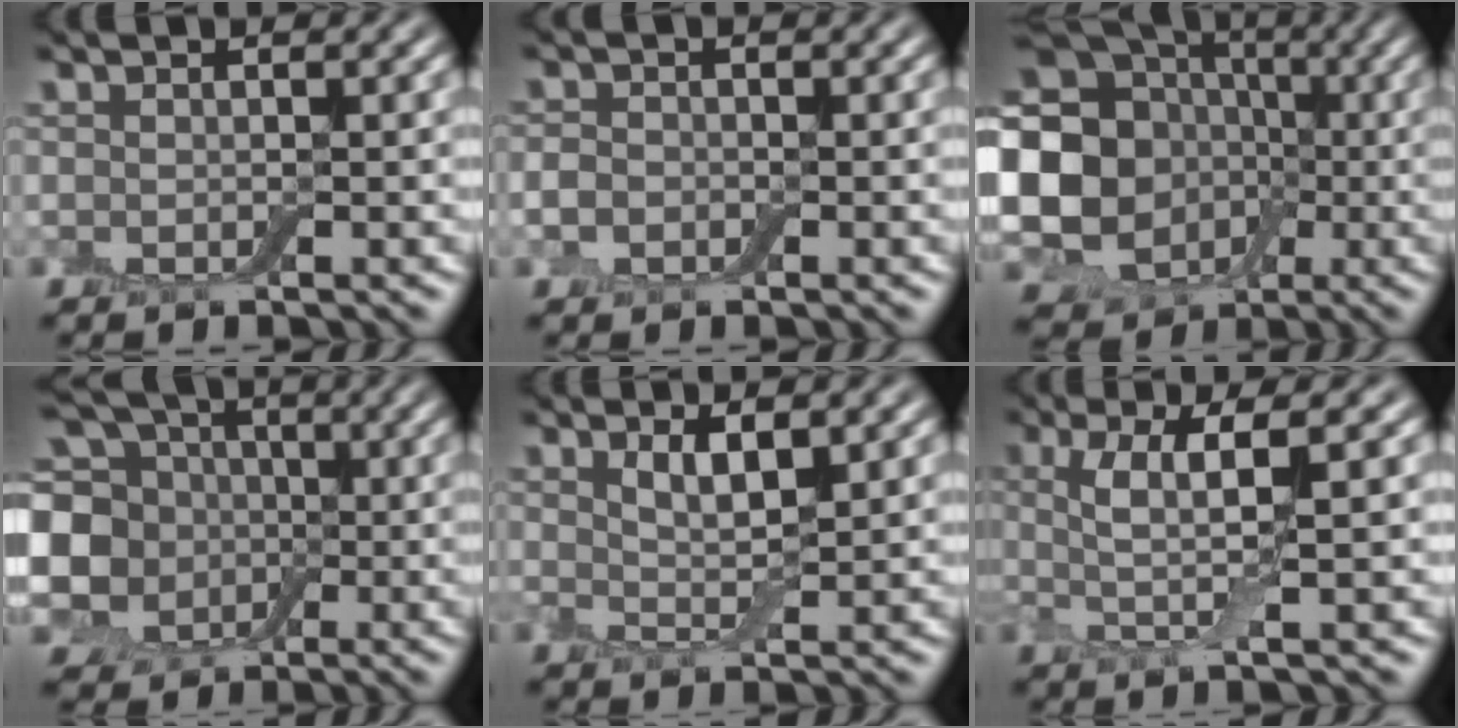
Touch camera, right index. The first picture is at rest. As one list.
[{"total": 1.5, "force": [-0.7, 1.2, 0.6], "torque": [-0.011, -0.003, -0.021]}, {"total": 16.6, "force": [-0.4, 15.0, 7.2], "torque": [-0.170, -0.002, -0.042]}, {"total": 10.8, "force": [0.6, 9.2, 5.6], "torque": [-0.141, -0.002, -0.001]}, {"total": 2.5, "force": [1.1, 0.5, 2.2], "torque": [-0.041, -0.007, 0.020]}, {"total": 5.0, "force": [0.7, 1.0, 4.8], "torque": [-0.100, -0.001, 0.011]}]